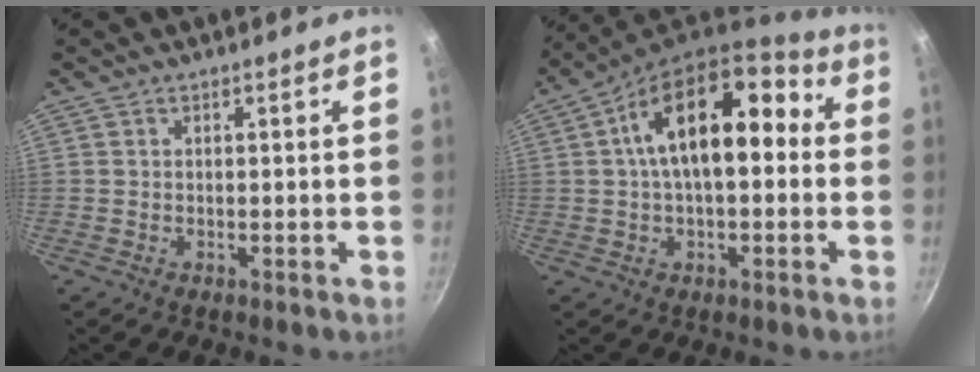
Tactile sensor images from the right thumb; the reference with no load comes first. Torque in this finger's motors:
{"motor_torque": [-0.83, 2.13, 1.77, 0.64, 0.55]}